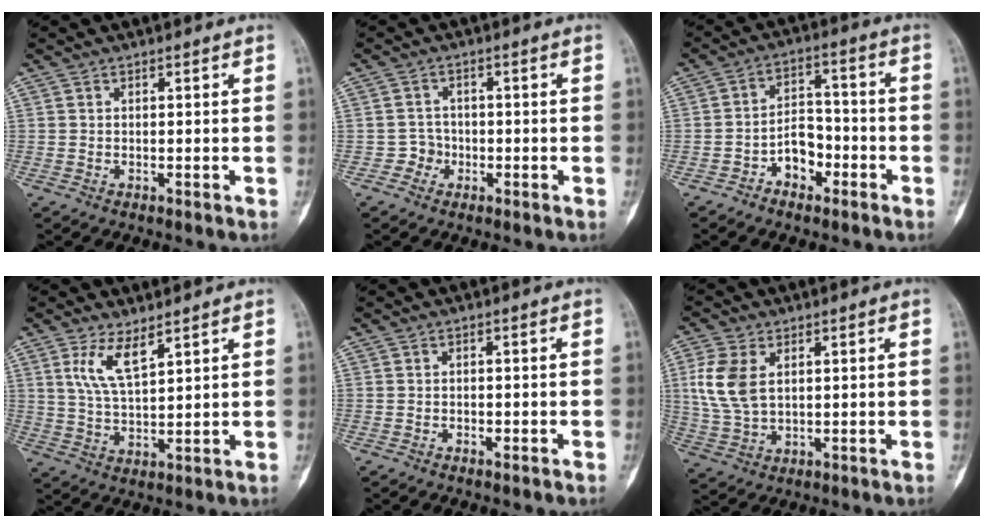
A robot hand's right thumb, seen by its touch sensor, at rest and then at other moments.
{"total": 2.5, "force": [-1.1, 2.3, 0.1], "torque": [0.014, 0.012, -0.025]}
{"total": 7.0, "force": [-3.4, 4.7, 3.9], "torque": [-0.039, 0.043, -0.062]}
{"total": 6.5, "force": [3.8, 2.1, 4.9], "torque": [-0.095, -0.026, 0.083]}
{"total": 1.0, "force": [-0.5, 0.5, 0.6], "torque": [-0.014, 0.005, -0.007]}
{"total": 9.1, "force": [2.3, 5.6, 6.8], "torque": [-0.147, -0.003, 0.054]}